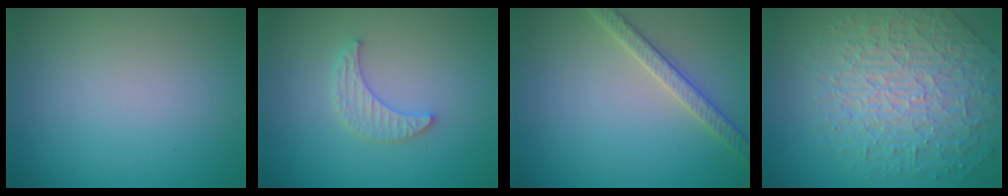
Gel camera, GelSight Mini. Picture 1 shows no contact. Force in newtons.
{"total": 2.2, "press": 2.2, "slide": 0.5}
{"total": 2.7, "press": 2.7, "slide": 0.1}
{"total": 6.4, "press": 5.4, "slide": 3.4}